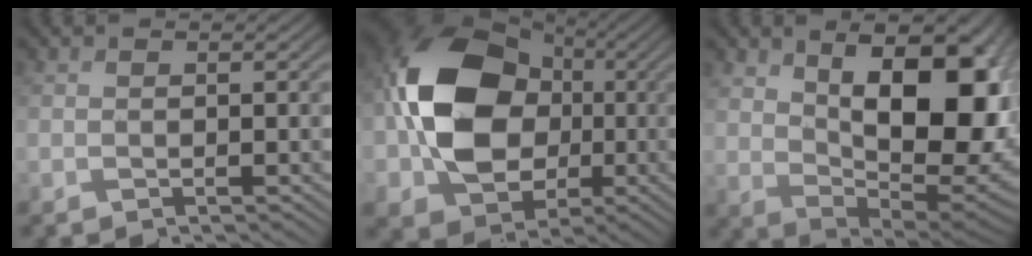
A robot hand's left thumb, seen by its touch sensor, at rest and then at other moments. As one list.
[{"total": 16.4, "force": [-0.1, 12.8, 10.2], "torque": [-0.208, 0.002, -0.007]}, {"total": 17.0, "force": [4.3, 8.8, 14.0], "torque": [-0.208, 0.002, 0.070]}]